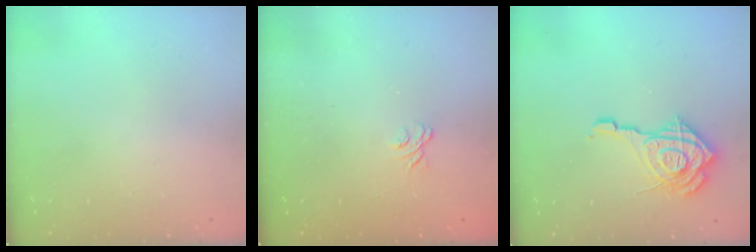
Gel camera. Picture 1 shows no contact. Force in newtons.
{"total": 1.9, "press": 1.5, "slide": 1.1}
{"total": 16.9, "press": 16.8, "slide": 1.7}